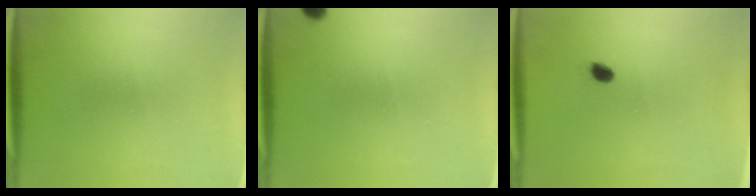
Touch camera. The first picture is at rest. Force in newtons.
{"total": 1.5}
{"total": 1.6}